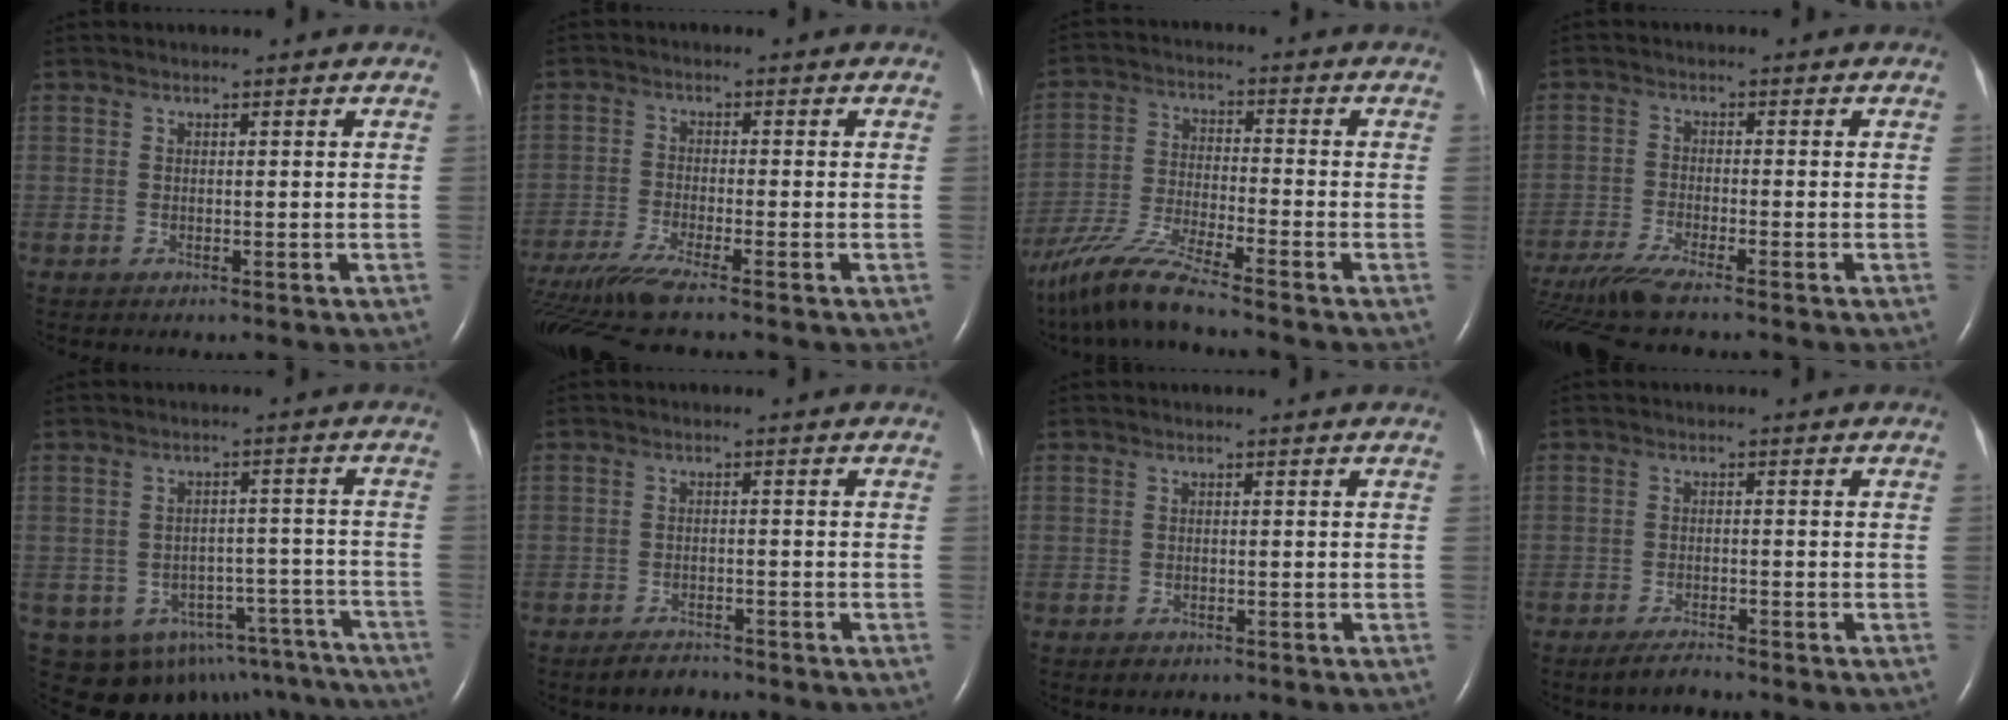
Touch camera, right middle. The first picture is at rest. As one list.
[{"total": 8.8, "force": [-7.2, -0.5, 5.0], "torque": [-0.096, -0.024, -0.129]}, {"total": 9.9, "force": [-8.3, -0.7, 5.3], "torque": [-0.111, -0.028, -0.161]}, {"total": 8.2, "force": [-6.9, -0.3, 4.4], "torque": [-0.084, -0.025, -0.124]}, {"total": 16.5, "force": [-12.3, 9.5, 5.2], "torque": [-0.064, 0.043, -0.133]}, {"total": 2.8, "force": [-2.4, 1.0, 0.9], "torque": [-0.025, -0.002, -0.037]}, {"total": 1.1, "force": [-0.7, 0.7, 0.4], "torque": [-0.009, 0.001, -0.007]}, {"total": 2.8, "force": [-2.5, 0.3, 1.3], "torque": [-0.035, -0.008, -0.044]}]